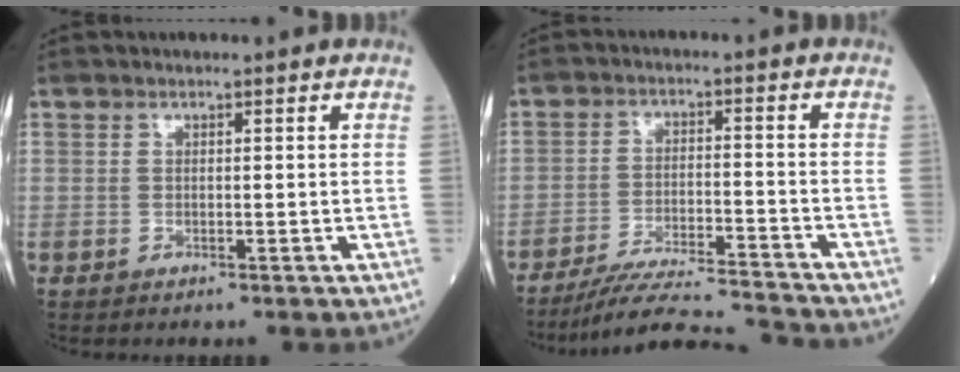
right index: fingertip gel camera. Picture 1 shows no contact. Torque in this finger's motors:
{"motor_torque": [-0.72, -0.66, 0.06, -0.01]}